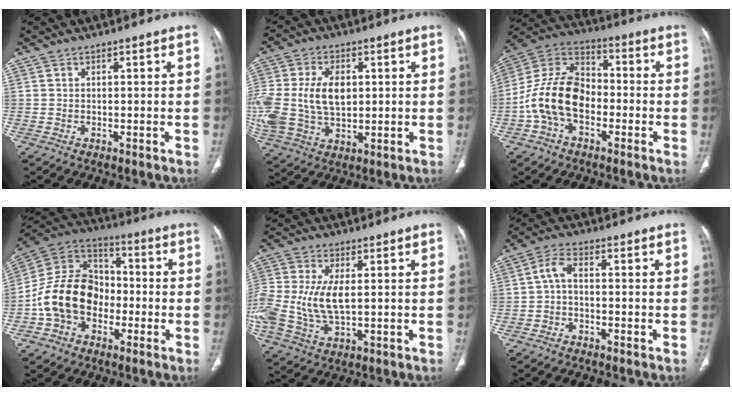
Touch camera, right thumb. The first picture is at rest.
{"total": 17.8, "force": [1.3, 11.8, 13.2], "torque": [-0.306, -0.002, 0.039]}
{"total": 14.9, "force": [-3.7, 10.2, 10.3], "torque": [-0.189, 0.049, -0.077]}
{"total": 16.5, "force": [-3.9, 12.8, 9.7], "torque": [-0.153, 0.053, -0.078]}
{"total": 14.6, "force": [0.0, 7.7, 12.3], "torque": [-0.299, -0.005, 0.006]}
{"total": 3.3, "force": [-0.6, 1.7, 2.7], "torque": [-0.057, 0.017, -0.021]}